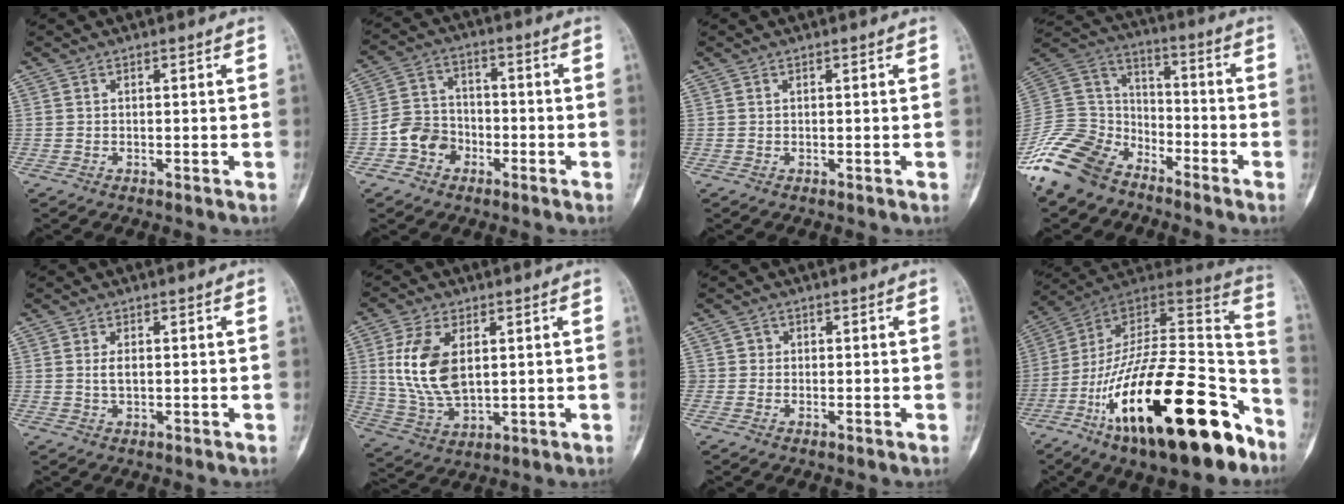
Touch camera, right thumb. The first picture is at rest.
{"total": 7.5, "force": [-3.0, 6.2, 2.9], "torque": [-0.026, 0.032, -0.061]}
{"total": 0.0}
{"total": 17.4, "force": [-12.5, 9.9, 6.8], "torque": [-0.133, 0.070, -0.245]}
{"total": 2.1, "force": [0.3, 1.2, 1.8], "torque": [-0.034, -0.002, 0.007]}
{"total": 13.1, "force": [2.7, 7.4, 10.4], "torque": [-0.205, -0.012, 0.063]}
{"total": 1.3, "force": [0.0, 1.3, 0.1], "torque": [0.008, 0.005, -0.002]}
{"total": 32.4, "force": [-17.0, 12.0, 24.8], "torque": [-0.344, 0.074, -0.274]}